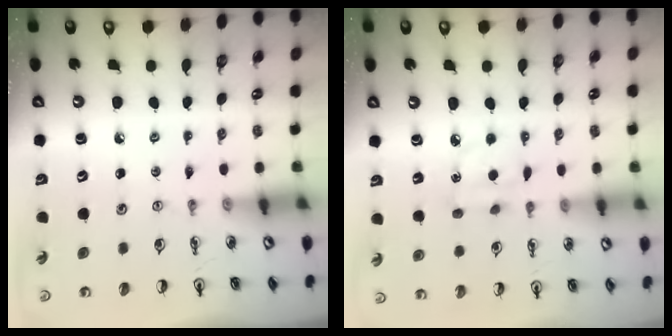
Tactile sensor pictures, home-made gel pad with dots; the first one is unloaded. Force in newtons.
{"total": 6.4, "press": 6.4, "slide": 0.4}